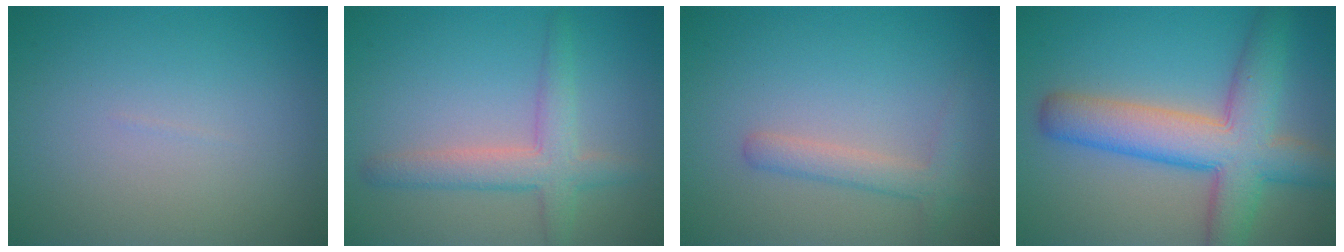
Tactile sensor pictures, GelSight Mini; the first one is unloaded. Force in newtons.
{"total": 3.7, "press": 3.6, "slide": 0.2}
{"total": 2.2, "press": 2.2, "slide": 0.2}
{"total": 8.5, "press": 8.5, "slide": 0.2}